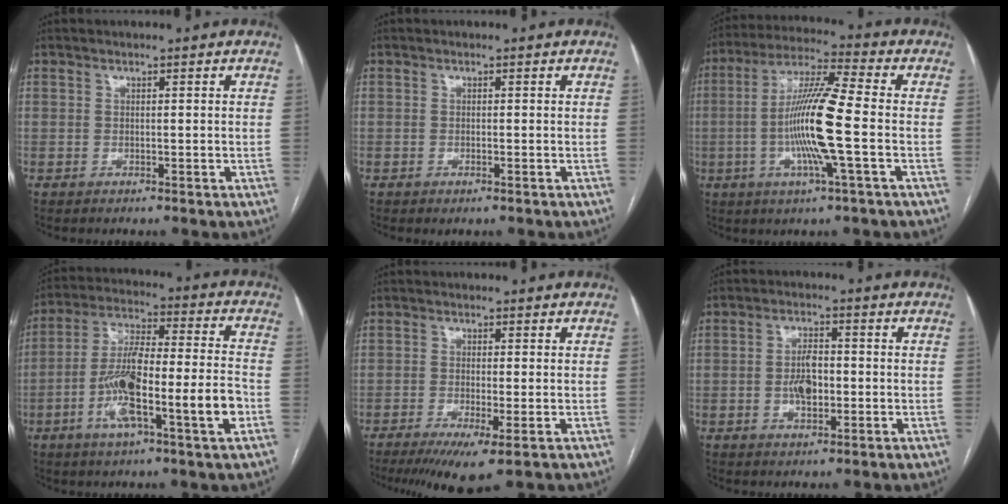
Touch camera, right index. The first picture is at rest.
{"total": 0.7, "force": [-0.4, 0.1, 0.5], "torque": [-0.008, -0.002, -0.005]}
{"total": 13.3, "force": [-2.2, -0.1, 13.1], "torque": [-0.251, -0.002, -0.051]}
{"total": 16.0, "force": [-5.1, 1.6, 15.1], "torque": [-0.274, 0.008, -0.086]}
{"total": 6.3, "force": [-3.5, 0.7, 5.2], "torque": [-0.086, -0.018, -0.056]}
{"total": 4.7, "force": [-0.8, 2.3, 4.1], "torque": [-0.077, 0.005, -0.013]}